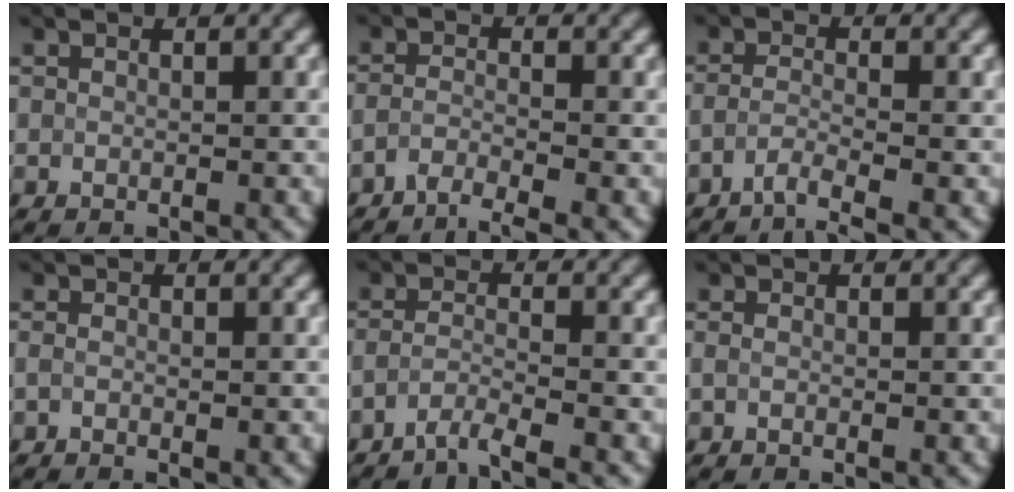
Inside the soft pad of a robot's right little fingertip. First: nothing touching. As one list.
[{"total": 2.6, "force": [-2.4, 0.1, 0.9], "torque": [-0.016, -0.001, -0.050]}, {"total": 2.3, "force": [-2.0, 0.1, 1.1], "torque": [-0.018, 0.003, -0.045]}, {"total": 1.1, "force": [-0.8, 0.2, 0.7], "torque": [-0.009, -0.001, -0.007]}, {"total": 2.7, "force": [-2.6, 0.0, 0.9], "torque": [-0.011, 0.001, -0.056]}, {"total": 0.9, "force": [-0.4, 0.2, 0.8], "torque": [-0.006, 0.001, -0.002]}]